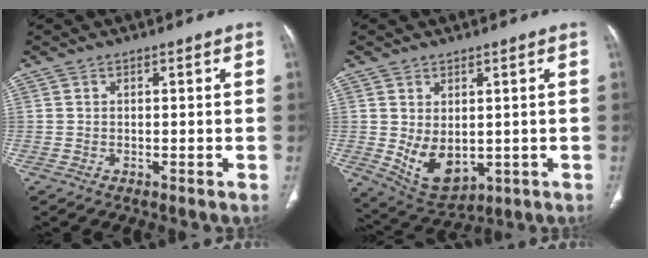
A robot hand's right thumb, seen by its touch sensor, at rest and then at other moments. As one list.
[{"total": 8.5, "force": [-0.4, 5.4, 6.6], "torque": [-0.098, -0.010, 0.023]}]